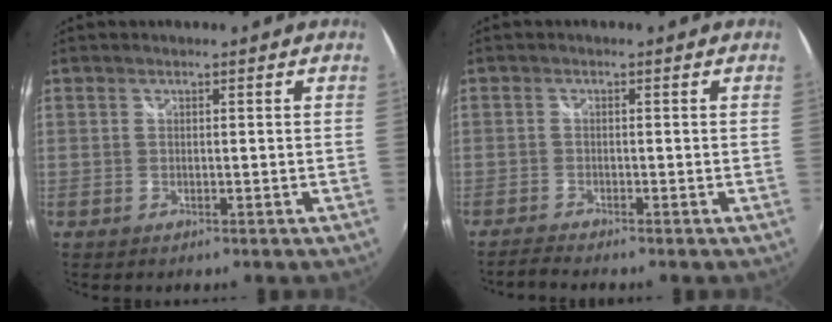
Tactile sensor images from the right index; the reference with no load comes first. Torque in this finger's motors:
{"motor_torque": [-0.01, -0.09, -0.04, 0.00]}